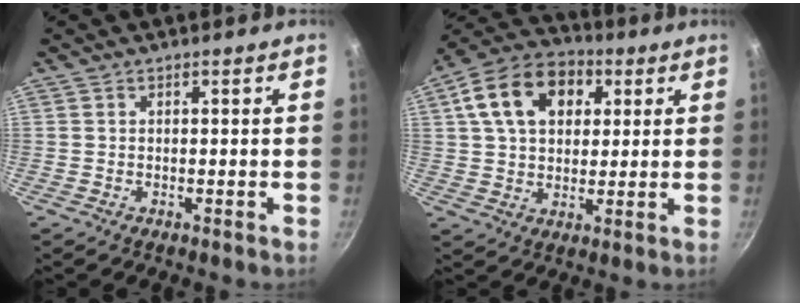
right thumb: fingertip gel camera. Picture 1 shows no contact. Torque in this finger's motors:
{"motor_torque": [-0.63, 2.27, 0.89, 0.25, 0.24]}